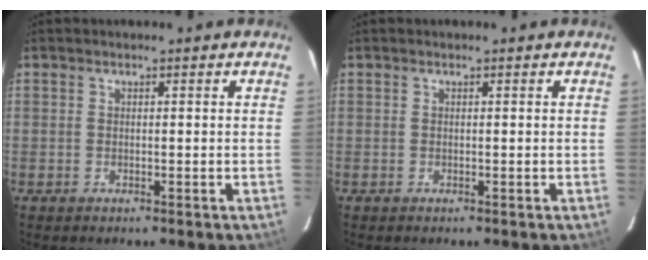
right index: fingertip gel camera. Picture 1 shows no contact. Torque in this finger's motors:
{"motor_torque": [0.00, 0.00, 0.00, 0.00]}